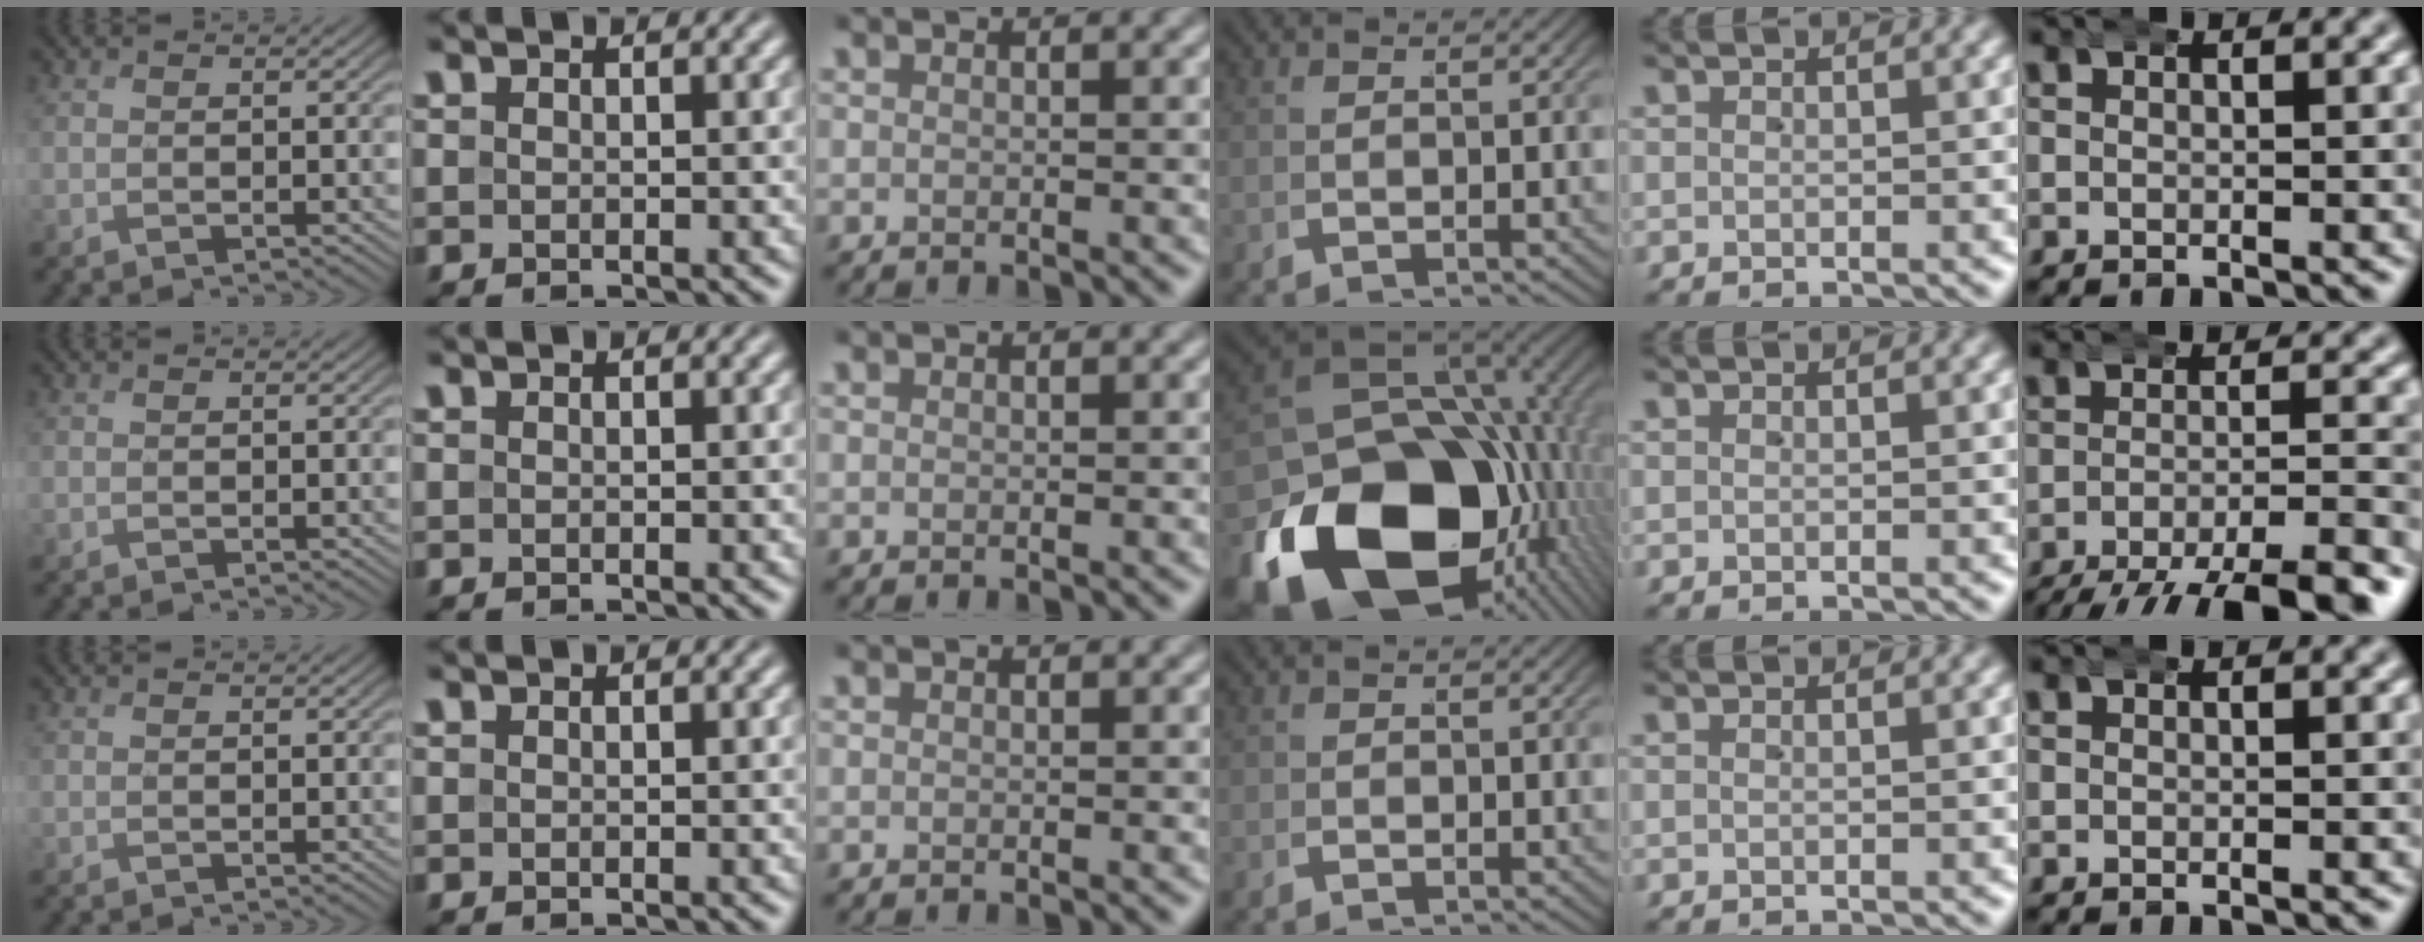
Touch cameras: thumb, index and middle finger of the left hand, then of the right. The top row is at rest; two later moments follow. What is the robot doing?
{"motion": "wrap", "object": "aluminum foil"}